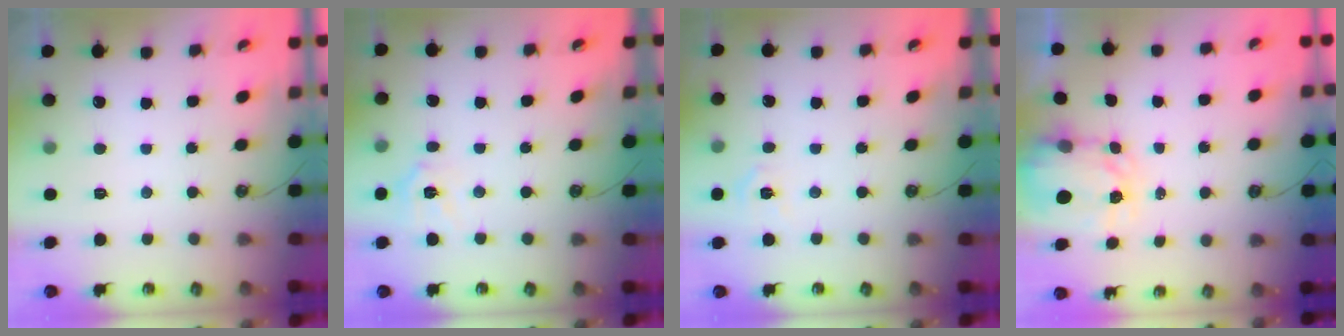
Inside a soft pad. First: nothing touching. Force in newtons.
{"total": 7.9, "press": 7.8, "slide": 0.9}
{"total": 3.7, "press": 3.7, "slide": 0.4}
{"total": 3.5, "press": 3.5, "slide": 0.4}